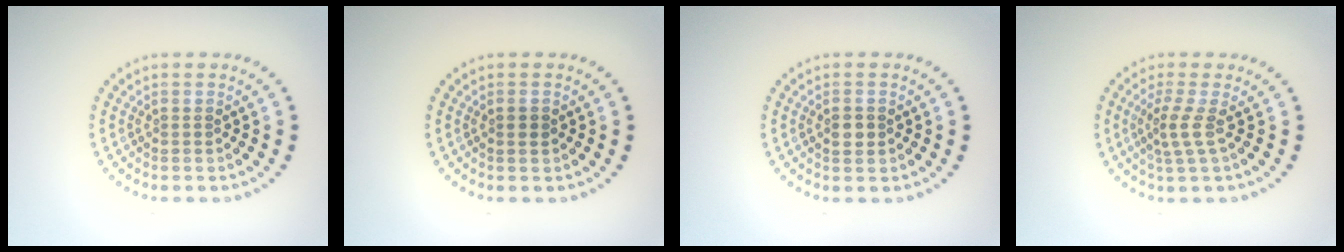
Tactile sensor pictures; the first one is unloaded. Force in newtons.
{"total": 0.9, "press": 0.8, "slide": 0.3}
{"total": 1.3, "press": 1.3, "slide": 0.2}
{"total": 2.1, "press": 1.6, "slide": 1.5}